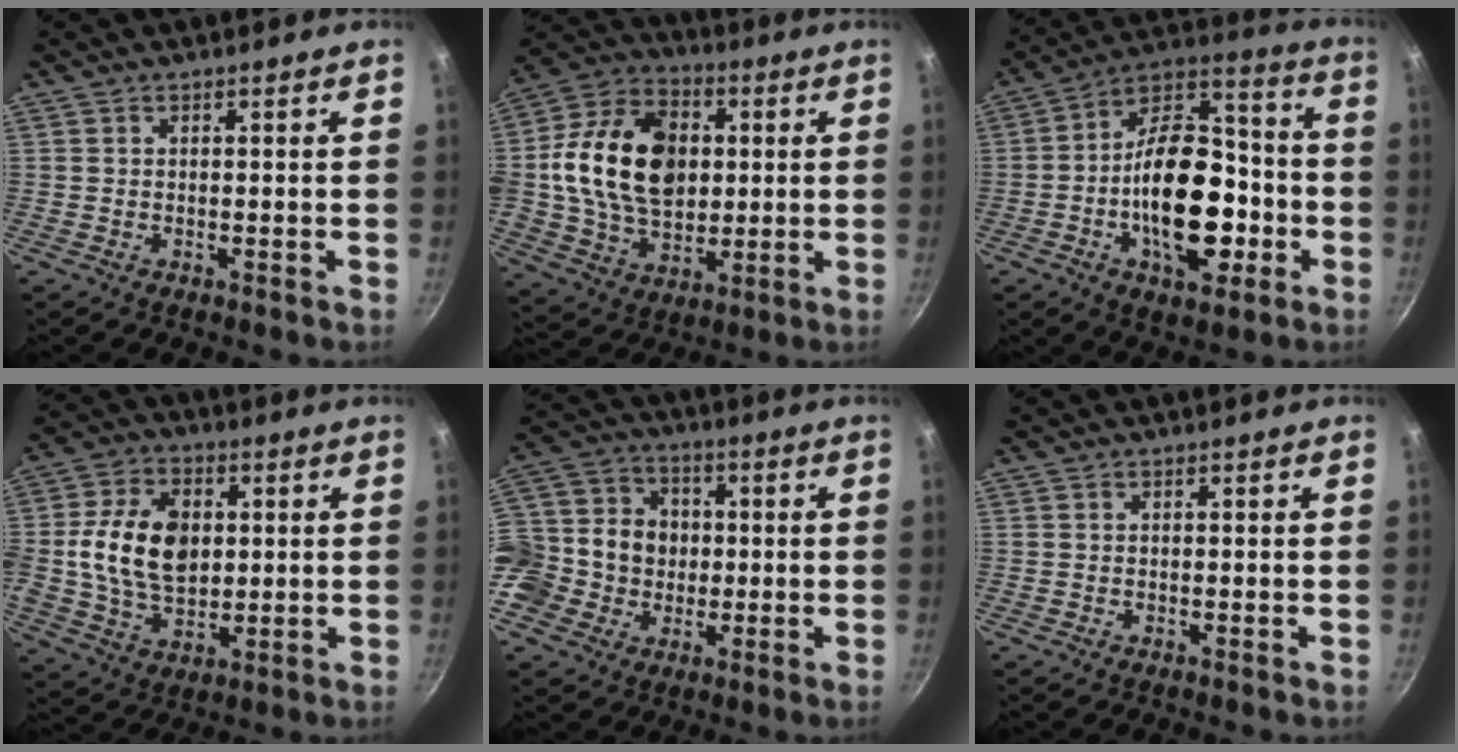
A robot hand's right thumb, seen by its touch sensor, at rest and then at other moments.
{"total": 22.0, "force": [2.3, 15.6, 15.4], "torque": [-0.249, 0.014, 0.034]}
{"total": 21.7, "force": [-5.5, 12.3, 17.1], "torque": [-0.239, 0.055, -0.091]}
{"total": 15.3, "force": [1.4, 10.5, 11.0], "torque": [-0.182, 0.003, 0.023]}
{"total": 18.1, "force": [-1.7, 16.1, 8.1], "torque": [-0.163, 0.038, -0.032]}
{"total": 0.0}